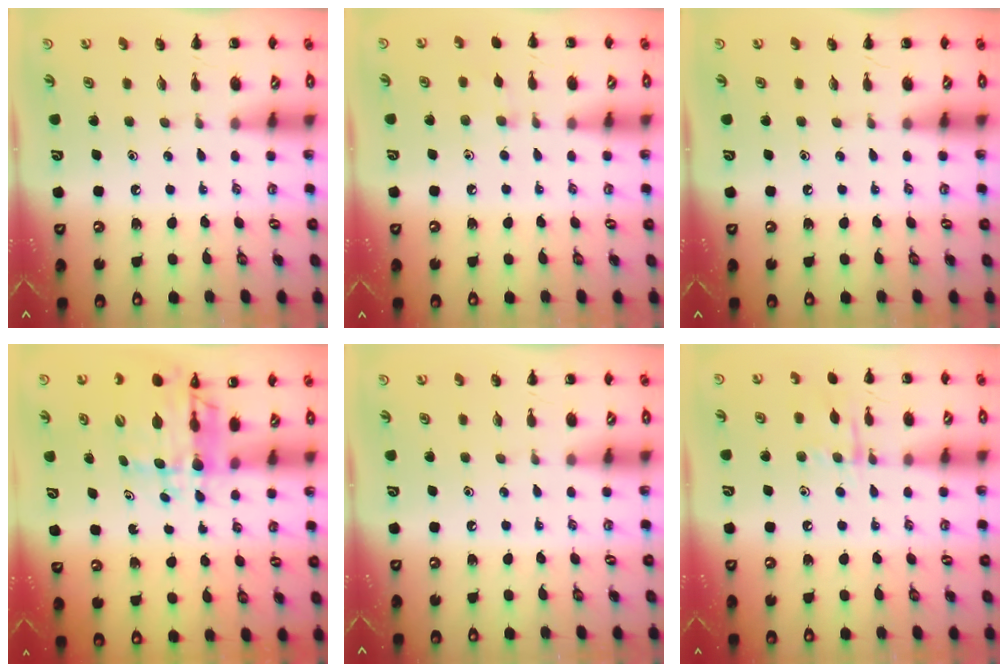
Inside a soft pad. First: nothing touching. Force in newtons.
{"total": 5.6, "press": 5.3, "slide": 1.8}
{"total": 0.0}
{"total": 7.1, "press": 6.7, "slide": 2.2}
{"total": 0.0}
{"total": 8.2, "press": 8.2, "slide": 0.6}